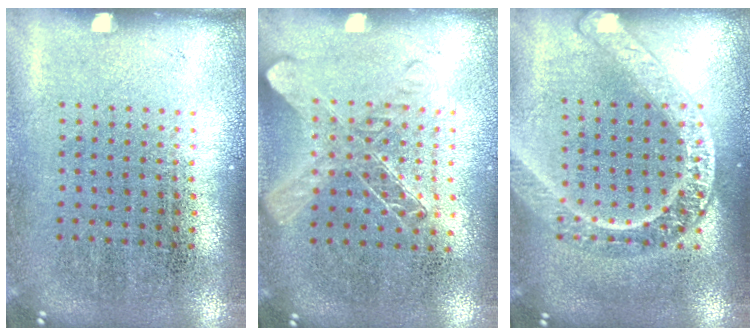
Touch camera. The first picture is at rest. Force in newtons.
{"total": 1.4, "press": 1.3, "slide": 0.6}
{"total": 2.4, "press": 2.4, "slide": 0.2}